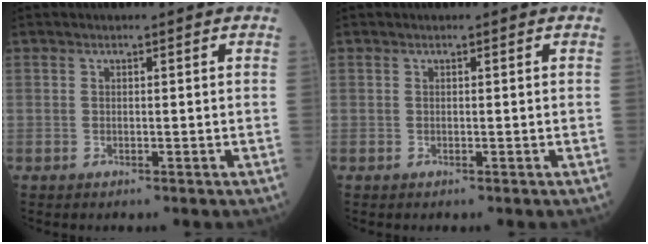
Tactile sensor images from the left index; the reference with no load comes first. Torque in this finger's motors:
{"motor_torque": [0.09, 0.09, 0.00, 0.01]}